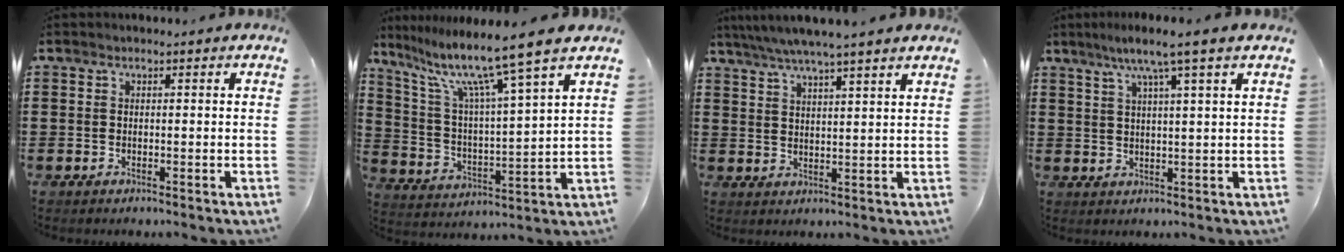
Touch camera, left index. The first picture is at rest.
{"total": 11.1, "force": [8.7, -0.6, 6.9], "torque": [-0.166, -0.050, 0.140]}
{"total": 4.6, "force": [4.1, -0.5, 2.1], "torque": [-0.054, -0.015, 0.070]}
{"total": 5.9, "force": [3.8, -0.7, 4.4], "torque": [-0.097, -0.003, 0.062]}